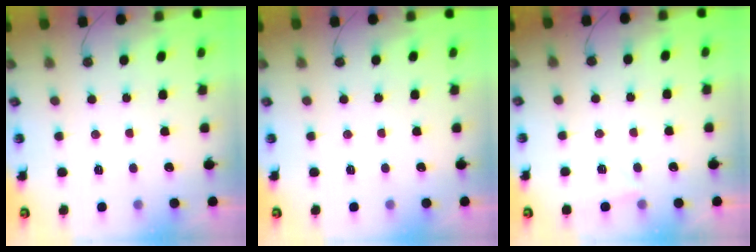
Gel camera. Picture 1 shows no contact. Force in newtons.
{"total": 0.0}
{"total": 3.9, "press": 3.6, "slide": 1.6}